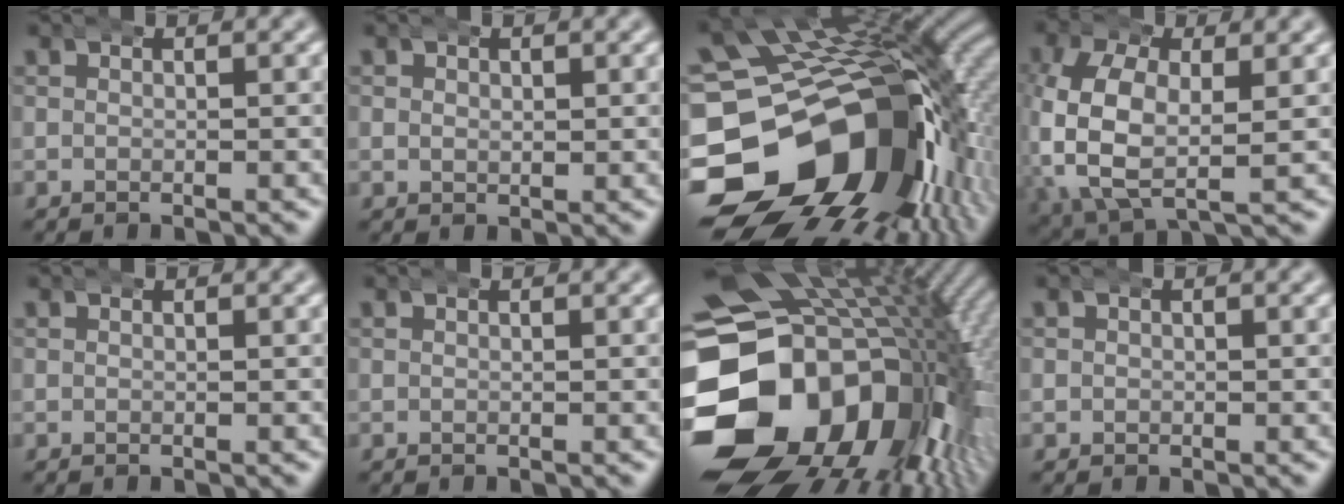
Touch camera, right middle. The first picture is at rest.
{"total": 1.0, "force": [0.4, 0.9, 0.4], "torque": [-0.010, -0.006, 0.013]}
{"total": 29.2, "force": [-3.6, 19.4, 21.5], "torque": [-0.358, -0.064, -0.039]}
{"total": 9.2, "force": [-0.1, 6.6, 6.4], "torque": [-0.171, -0.034, 0.012]}
{"total": 0.0}
{"total": 0.0}
{"total": 33.3, "force": [-3.1, 22.5, 24.4], "torque": [-0.385, -0.053, -0.044]}
{"total": 0.8, "force": [0.0, 0.8, 0.1], "torque": [-0.005, -0.004, 0.004]}